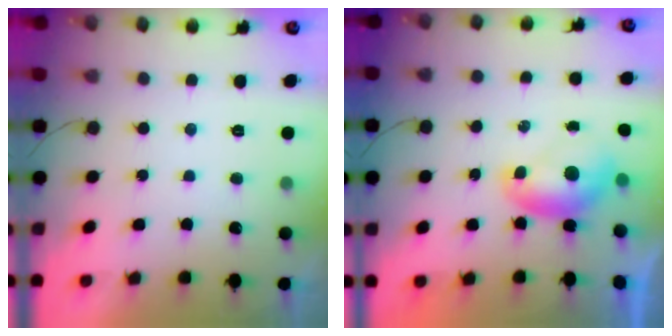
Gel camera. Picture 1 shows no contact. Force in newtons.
{"total": 7.0, "press": 7.0, "slide": 0.1}